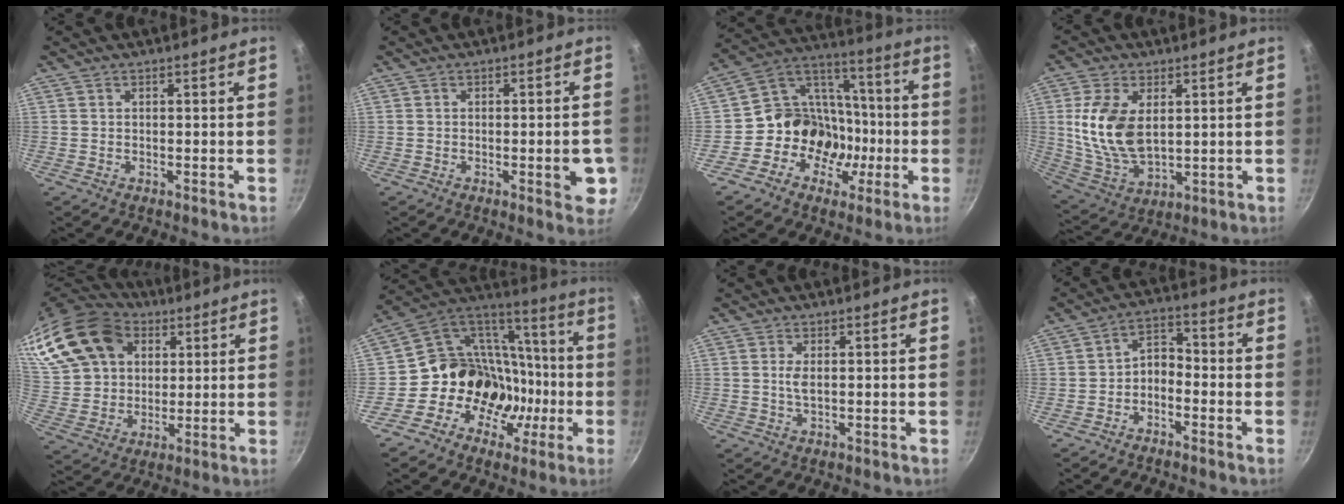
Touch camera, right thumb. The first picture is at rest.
{"total": 5.9, "force": [-1.5, 2.1, 5.3], "torque": [-0.049, 0.004, -0.020]}
{"total": 15.1, "force": [-4.3, 13.2, 5.9], "torque": [-0.041, 0.052, -0.085]}
{"total": 13.6, "force": [2.5, 7.9, 10.8], "torque": [-0.204, -0.022, 0.061]}
{"total": 27.4, "force": [12.1, 19.8, 14.7], "torque": [-0.330, 0.026, 0.228]}
{"total": 20.3, "force": [-5.6, 17.2, 9.3], "torque": [-0.106, 0.061, -0.097]}
{"total": 1.8, "force": [0.3, 0.5, 1.7], "torque": [-0.038, -0.001, 0.009]}
{"total": 4.7, "force": [-2.5, 2.8, 2.8], "torque": [-0.037, 0.045, -0.048]}